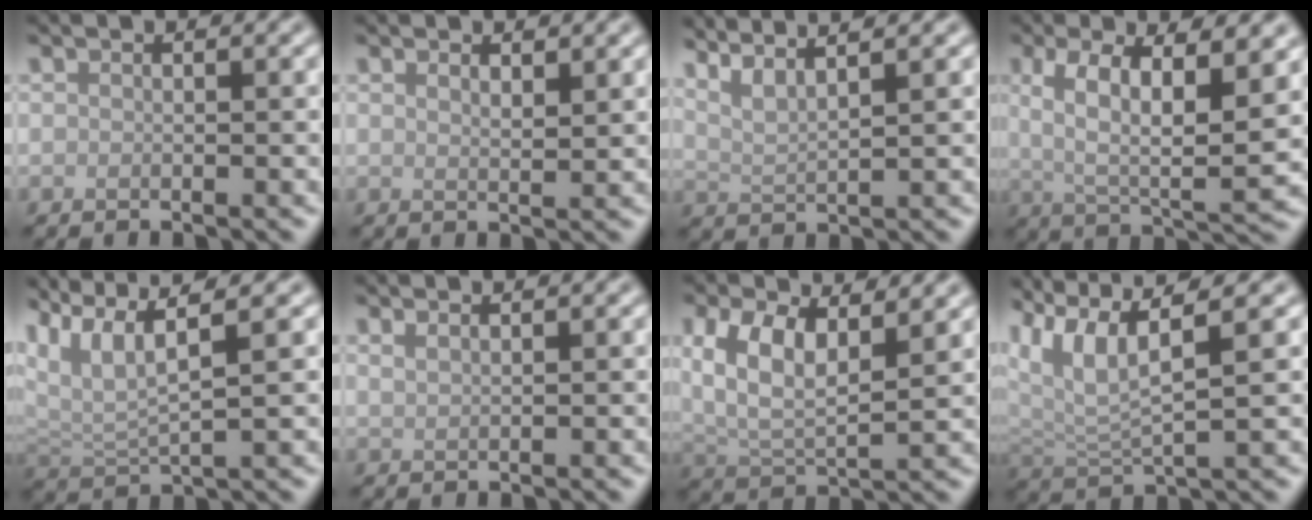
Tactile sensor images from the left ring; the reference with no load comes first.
{"total": 1.3, "force": [1.0, 0.3, 0.8], "torque": [-0.013, -0.002, 0.017]}
{"total": 5.3, "force": [4.1, 1.1, 3.2], "torque": [-0.052, 0.024, 0.047]}
{"total": 9.1, "force": [2.3, 3.5, 8.1], "torque": [-0.147, -0.004, 0.036]}
{"total": 6.4, "force": [3.8, 1.4, 4.9], "torque": [-0.104, 0.011, 0.076]}
{"total": 1.1, "force": [0.9, 0.3, 0.5], "torque": [-0.008, -0.001, 0.016]}
{"total": 7.5, "force": [3.3, 3.7, 5.6], "torque": [-0.117, 0.000, 0.056]}
{"total": 6.6, "force": [3.2, 1.8, 5.4], "torque": [-0.117, 0.007, 0.065]}